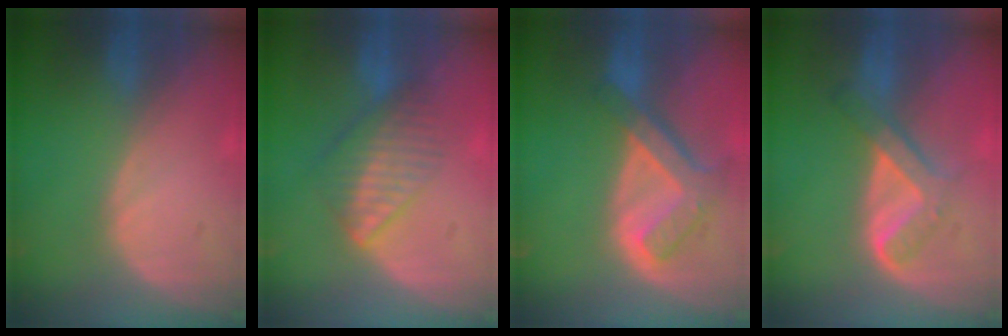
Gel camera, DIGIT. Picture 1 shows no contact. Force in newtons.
{"total": 6.5, "press": 5.9, "slide": 2.7}
{"total": 7.5, "press": 6.4, "slide": 3.9}
{"total": 5.8, "press": 5.2, "slide": 2.5}